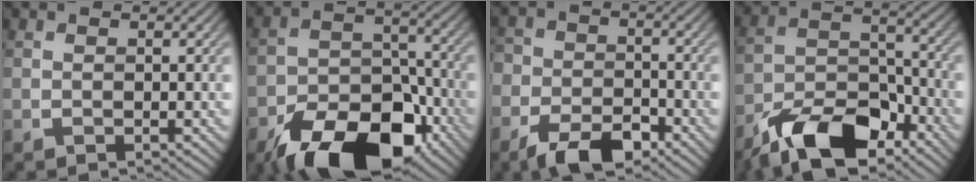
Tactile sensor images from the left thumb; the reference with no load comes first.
{"total": 16.1, "force": [-10.6, 8.0, 9.1], "torque": [-0.160, -0.021, -0.180]}
{"total": 7.7, "force": [-5.0, 4.2, 4.1], "torque": [-0.081, -0.006, -0.100]}
{"total": 12.5, "force": [-9.1, 5.3, 6.8], "torque": [-0.123, -0.001, -0.181]}